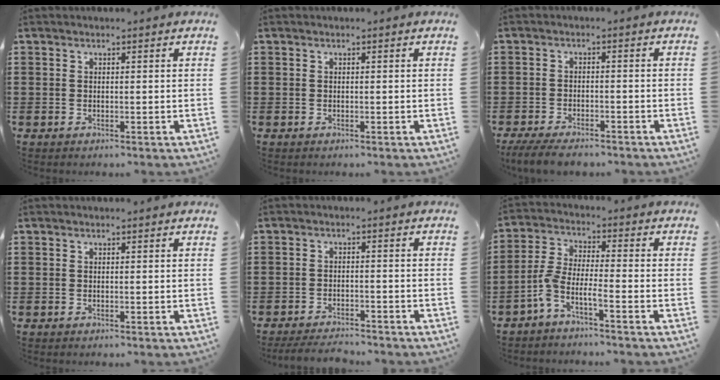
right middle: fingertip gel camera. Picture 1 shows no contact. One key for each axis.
{"total": 0.0}
{"total": 4.1, "fx": -3.7, "fy": 0.9, "fz": 1.5, "tx": -0.037, "ty": -0.003, "tz": -0.077}
{"total": 0.0}
{"total": 3.5, "fx": -3.4, "fy": 0.4, "fz": 0.6, "tx": -0.011, "ty": 0.004, "tz": -0.070}
{"total": 4.7, "fx": -3.3, "fy": 0.5, "fz": 3.3, "tx": -0.088, "ty": -0.012, "tz": -0.070}